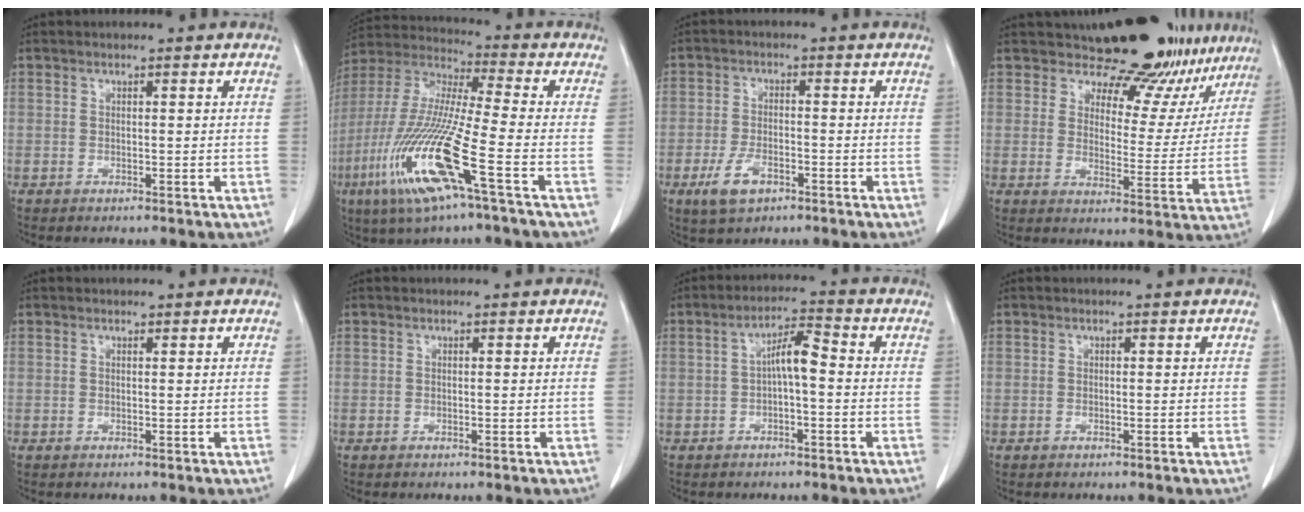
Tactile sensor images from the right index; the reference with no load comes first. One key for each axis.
{"total": 17.4, "fx": -7.1, "fy": 0.7, "fz": 15.9, "tx": -0.348, "ty": -0.027, "tz": -0.142}
{"total": 5.6, "fx": -2.9, "fy": 2.9, "fz": 3.8, "tx": -0.079, "ty": -0.004, "tz": -0.050}
{"total": 14.2, "fx": 12.9, "fy": 4.4, "fz": 4.0, "tx": -0.032, "ty": -0.044, "tz": 0.146}
{"total": 0.0}
{"total": 0.0}
{"total": 4.9, "fx": -0.3, "fy": 1.1, "fz": 4.7, "tx": -0.082, "ty": 0.019, "tz": -0.006}
{"total": 0.0}